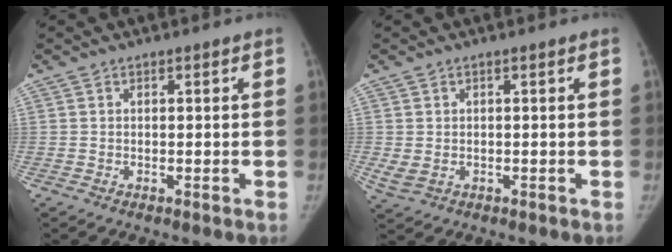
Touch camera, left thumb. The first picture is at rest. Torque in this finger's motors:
{"motor_torque": [-1.42, 2.37, 1.36, 0.84, 0.40]}